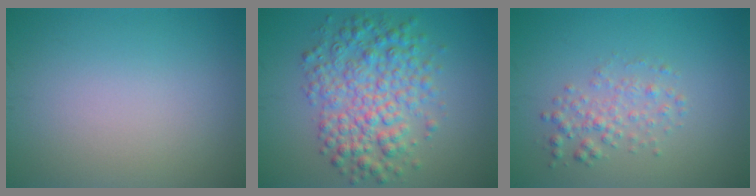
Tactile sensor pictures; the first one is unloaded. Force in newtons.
{"total": 6.2, "press": 6.2, "slide": 0.0}
{"total": 2.2, "press": 2.2, "slide": 0.0}